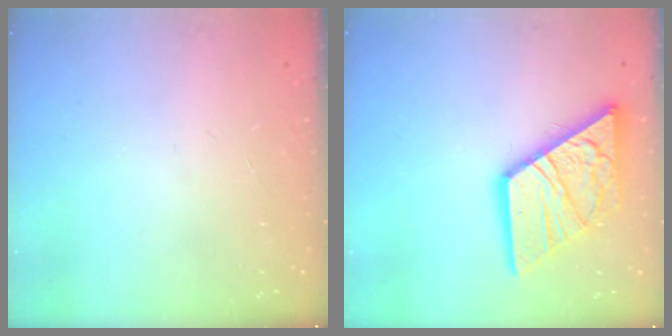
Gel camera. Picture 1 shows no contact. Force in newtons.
{"total": 17.6, "press": 17.5, "slide": 2.1}